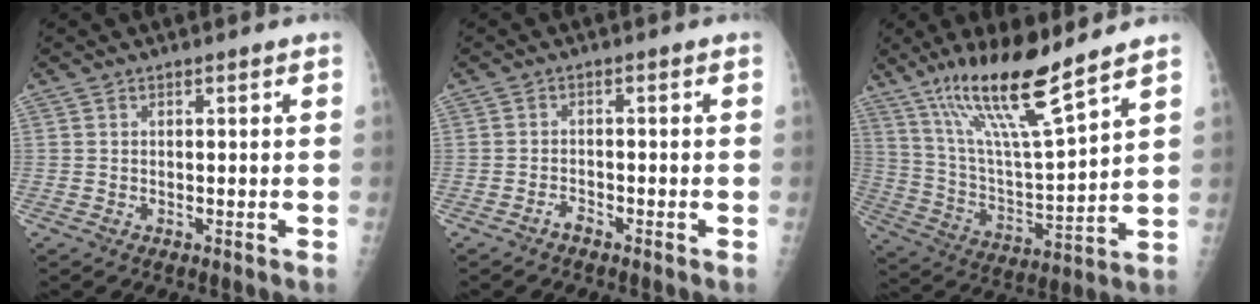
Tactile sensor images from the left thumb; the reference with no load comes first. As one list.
[{"total": 1.6, "force": [-1.4, 0.6, 0.5], "torque": [-0.010, 0.006, -0.028]}, {"total": 17.5, "force": [12.3, 2.2, 12.3], "torque": [-0.210, -0.066, 0.233]}]